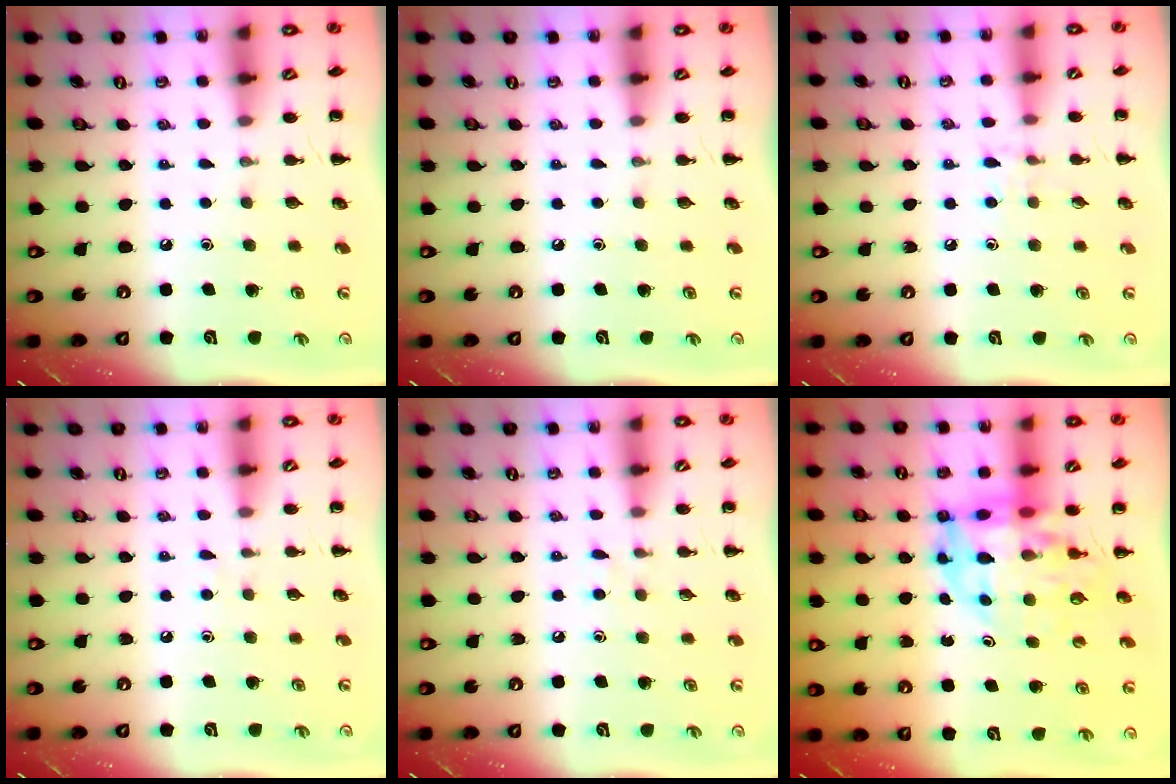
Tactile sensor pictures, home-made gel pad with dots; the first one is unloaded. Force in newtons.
{"total": 0.0}
{"total": 6.8, "press": 6.6, "slide": 1.8}
{"total": 2.9, "press": 2.8, "slide": 1.0}
{"total": 5.2, "press": 4.9, "slide": 1.7}
{"total": 12.6, "press": 12.0, "slide": 3.8}